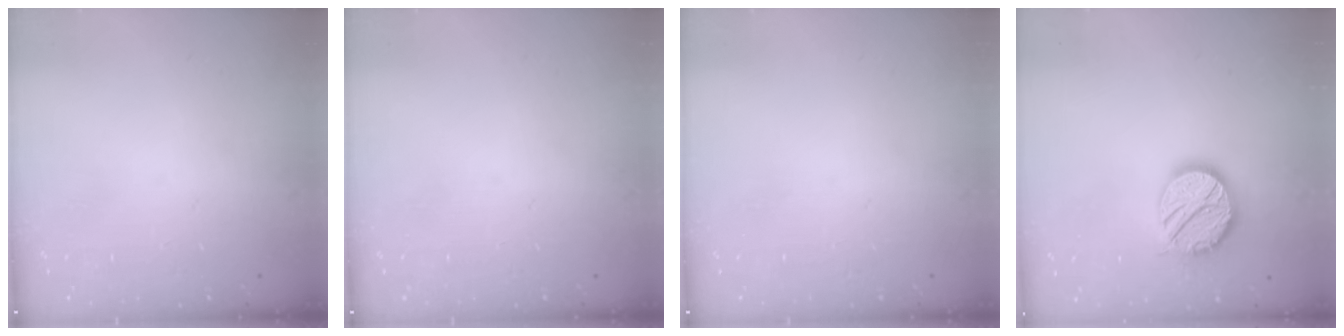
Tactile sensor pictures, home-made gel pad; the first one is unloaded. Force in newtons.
{"total": 0.0}
{"total": 0.0}
{"total": 13.8, "press": 13.7, "slide": 0.8}